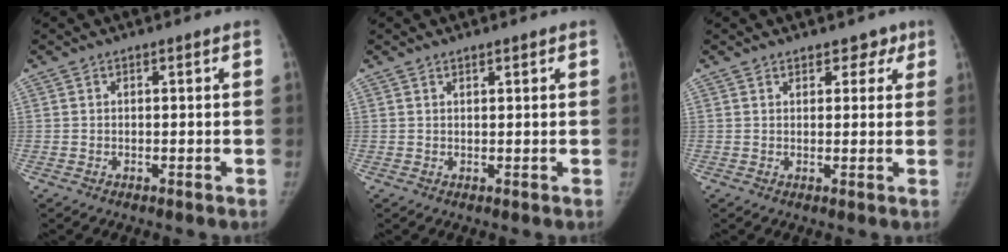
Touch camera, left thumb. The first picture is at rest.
{"total": 1.1, "force": [0.9, 0.3, 0.5], "torque": [-0.006, -0.005, 0.016]}
{"total": 3.5, "force": [2.5, 2.3, 1.1], "torque": [0.019, -0.010, 0.030]}